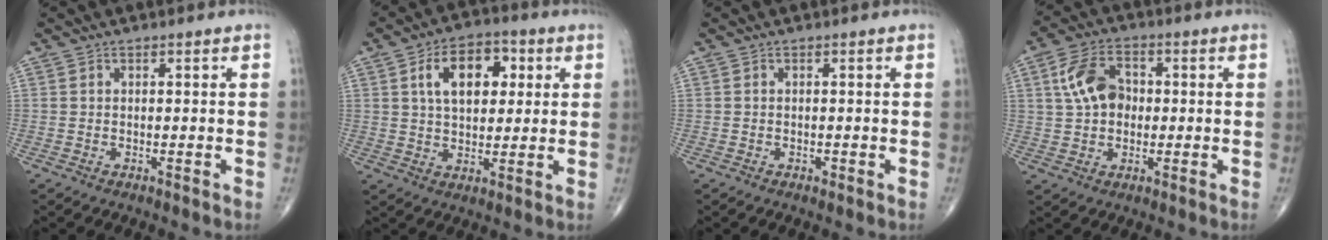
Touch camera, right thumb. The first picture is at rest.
{"total": 11.6, "force": [3.3, 7.0, 8.6], "torque": [-0.108, 0.004, 0.049]}
{"total": 0.6, "force": [-0.3, 0.3, 0.4], "torque": [-0.004, -0.001, -0.006]}
{"total": 9.2, "force": [1.2, 6.4, 6.5], "torque": [-0.110, 0.015, 0.018]}